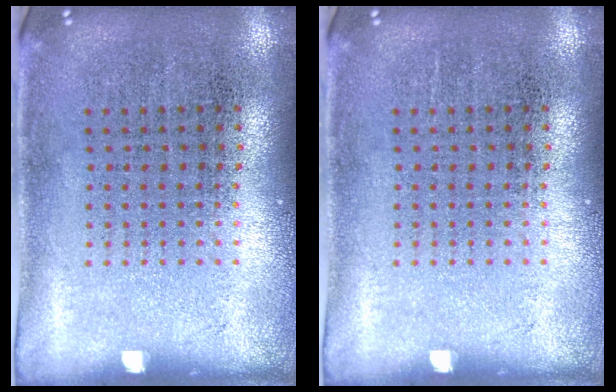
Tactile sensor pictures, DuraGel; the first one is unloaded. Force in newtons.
{"total": 0.0}